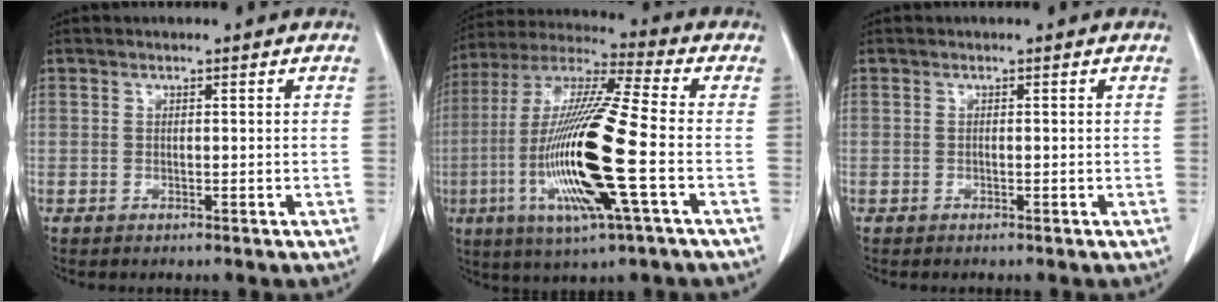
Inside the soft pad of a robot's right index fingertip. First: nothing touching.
{"total": 19.5, "force": [-4.6, 1.0, 18.9], "torque": [-0.398, -0.017, -0.091]}
{"total": 0.0}